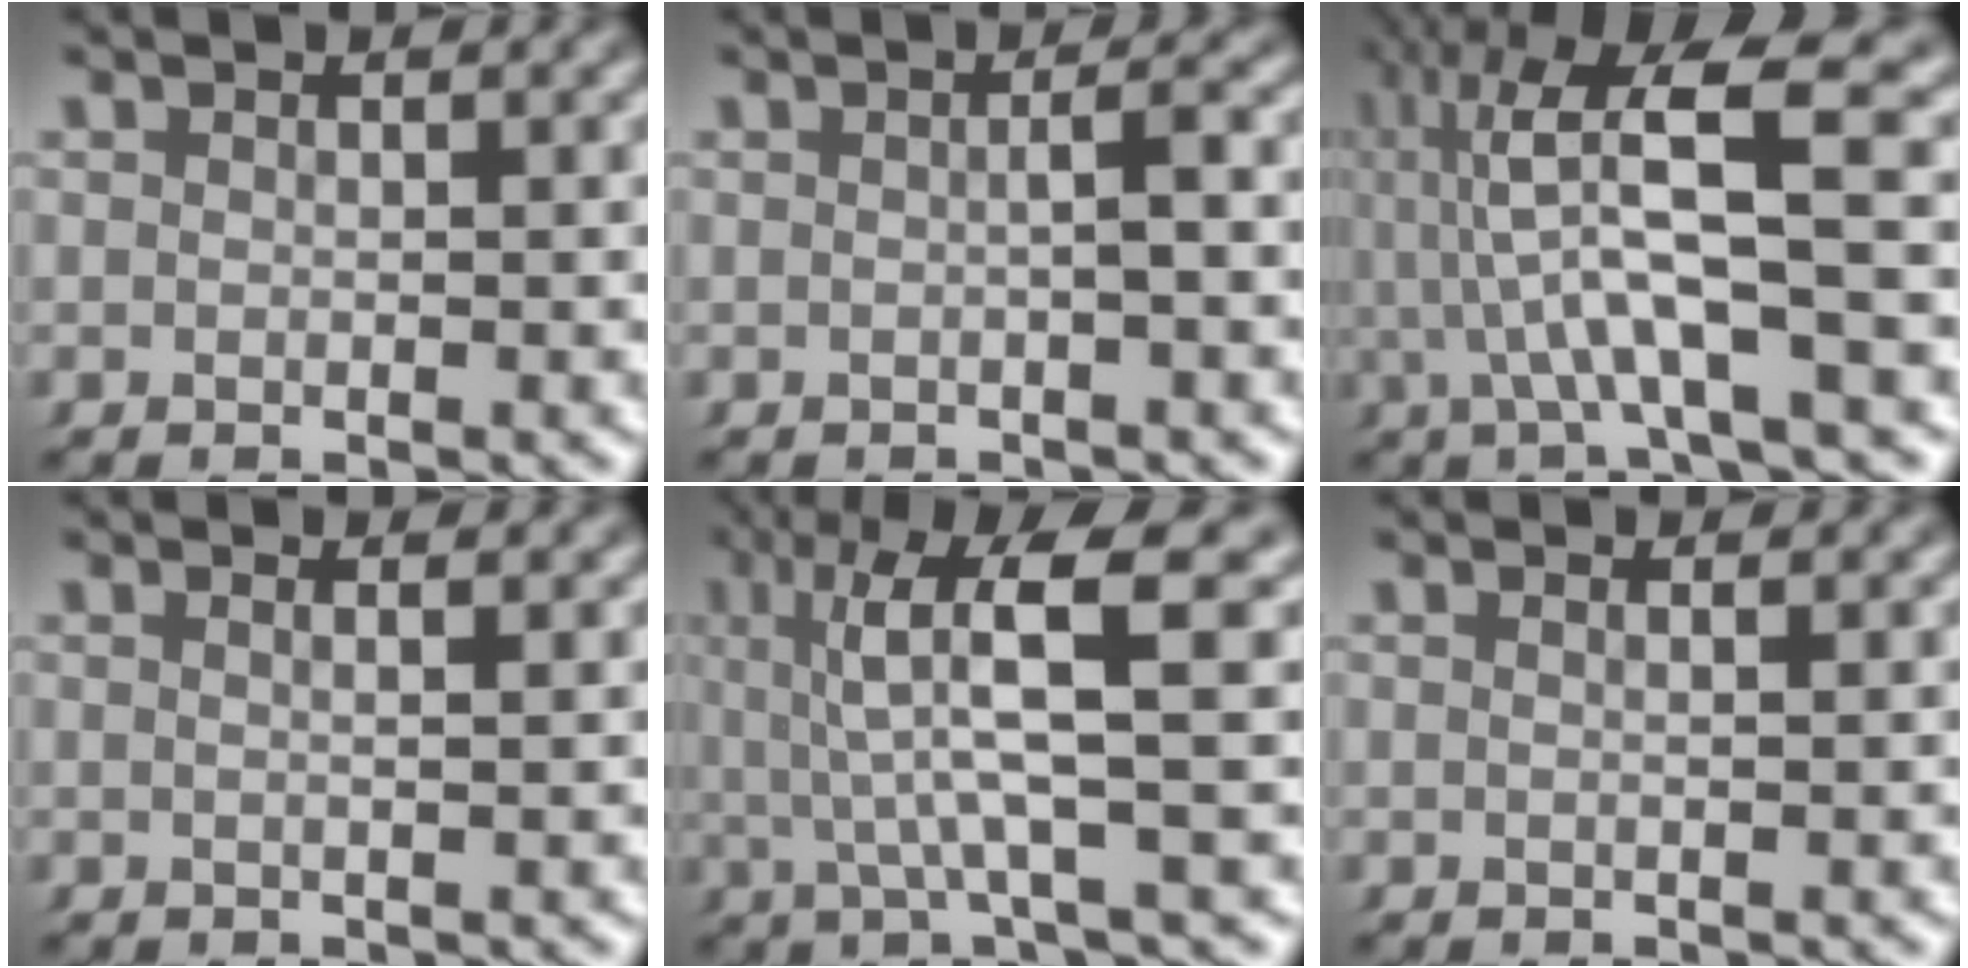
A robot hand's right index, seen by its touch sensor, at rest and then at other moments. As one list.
[{"total": 1.7, "force": [-0.1, 0.0, 1.7], "torque": [-0.024, 0.007, -0.004]}, {"total": 9.5, "force": [2.7, 2.6, 8.8], "torque": [-0.147, 0.015, 0.035]}, {"total": 1.1, "force": [0.2, -0.4, 1.0], "torque": [-0.013, 0.005, 0.002]}, {"total": 7.9, "force": [2.4, 1.5, 7.4], "torque": [-0.126, 0.015, 0.031]}, {"total": 0.8, "force": [0.1, -0.4, 0.7], "torque": [-0.010, 0.005, 0.000]}]